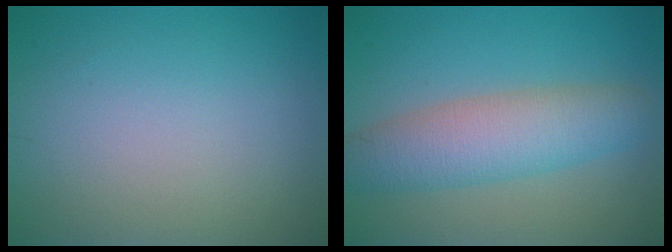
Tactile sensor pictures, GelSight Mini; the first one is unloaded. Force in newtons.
{"total": 5.8, "press": 5.8, "slide": 0.4}